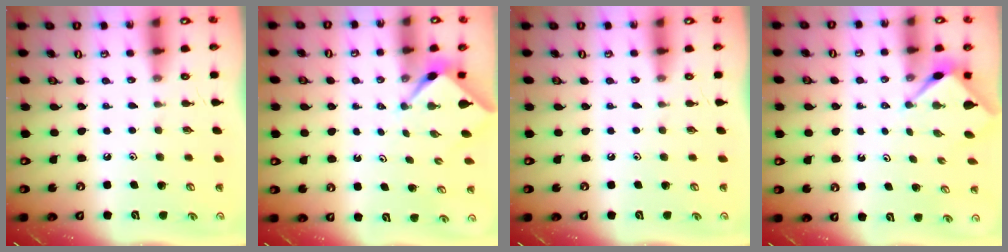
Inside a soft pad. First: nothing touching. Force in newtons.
{"total": 2.2, "press": 2.2, "slide": 0.2}
{"total": 0.0}
{"total": 3.1, "press": 3.1, "slide": 0.3}